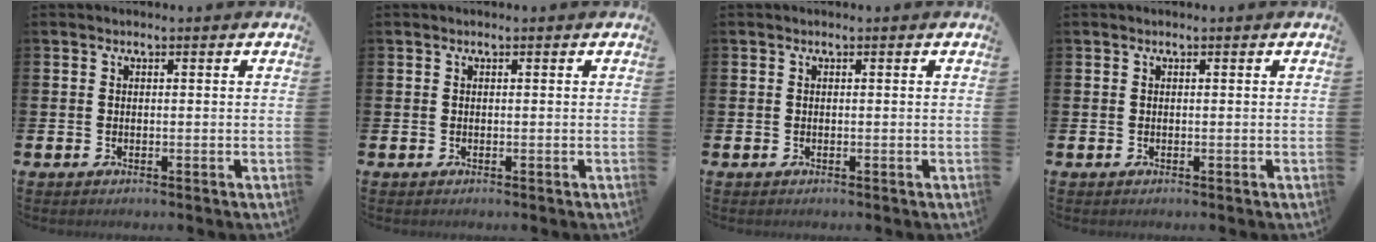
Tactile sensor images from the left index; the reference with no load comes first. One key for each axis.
{"total": 0.0}
{"total": 0.0}
{"total": 0.0}